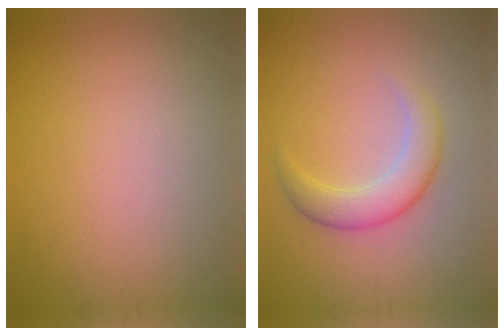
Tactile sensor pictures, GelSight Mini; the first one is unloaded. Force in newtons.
{"total": 3.3, "press": 3.3, "slide": 0.2}